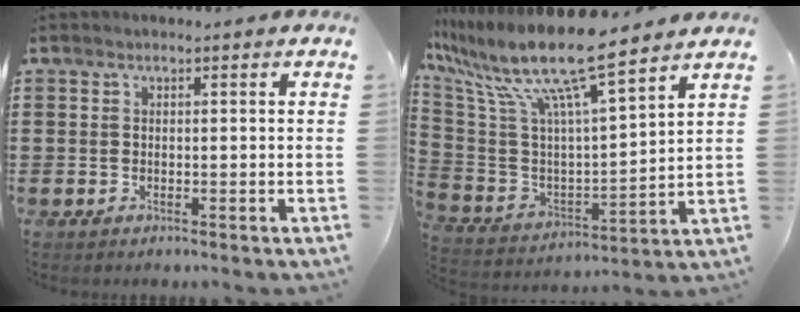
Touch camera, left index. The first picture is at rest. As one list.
[{"total": 13.5, "force": [10.1, 1.4, 8.9], "torque": [-0.205, -0.069, 0.165]}]